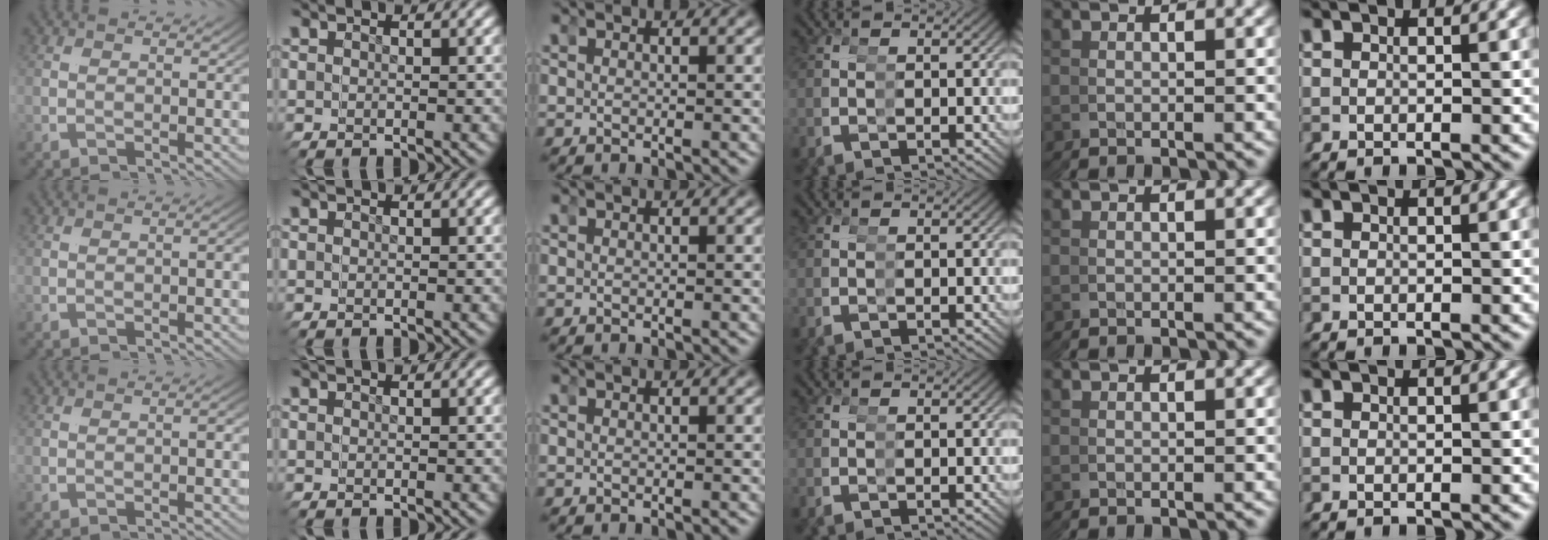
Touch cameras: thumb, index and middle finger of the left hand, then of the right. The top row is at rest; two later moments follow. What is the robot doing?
{"motion": "reach", "object": "tape"}